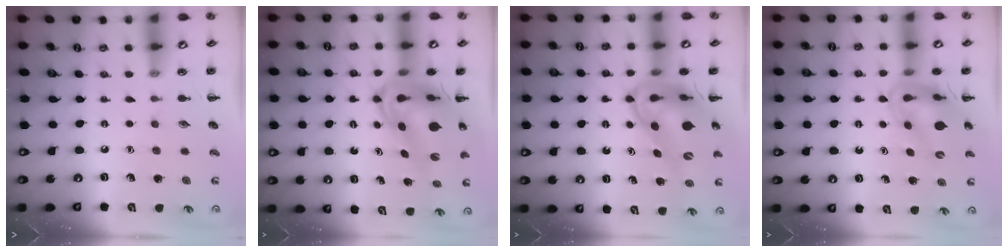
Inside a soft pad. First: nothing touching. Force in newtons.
{"total": 10.0, "press": 9.5, "slide": 3.2}
{"total": 14.0, "press": 13.4, "slide": 4.0}
{"total": 12.8, "press": 12.2, "slide": 3.8}